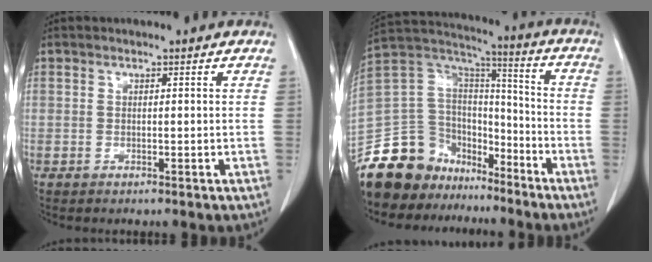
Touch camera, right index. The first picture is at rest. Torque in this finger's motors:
{"motor_torque": [0.04, -0.20, -0.24, -0.21]}